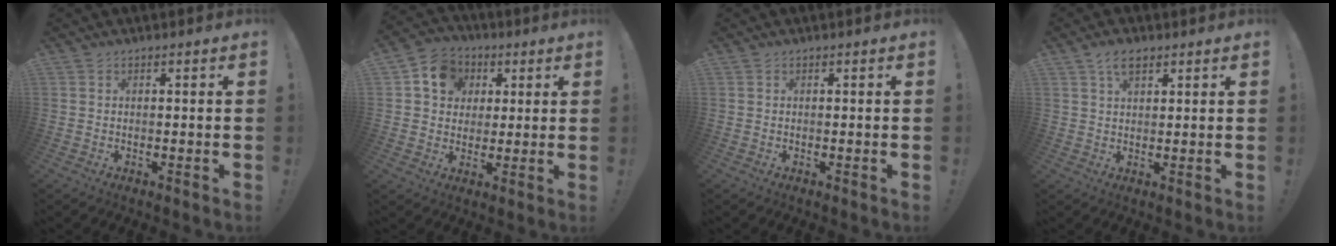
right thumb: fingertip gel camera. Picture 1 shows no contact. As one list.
[{"total": 10.6, "force": [3.0, 9.2, 4.4], "torque": [-0.069, 0.003, 0.064]}, {"total": 0.0}, {"total": 4.9, "force": [2.7, 2.7, 3.1], "torque": [-0.056, -0.004, 0.049]}]